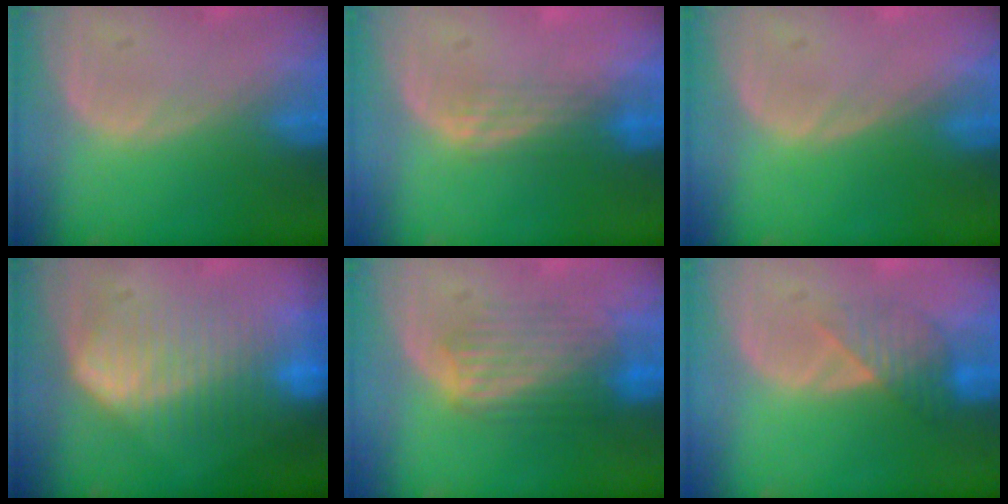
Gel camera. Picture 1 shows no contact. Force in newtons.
{"total": 3.0, "press": 2.5, "slide": 1.6}
{"total": 0.0}
{"total": 7.8, "press": 7.8, "slide": 0.1}
{"total": 5.6, "press": 5.6, "slide": 0.4}
{"total": 4.1, "press": 3.8, "slide": 1.4}